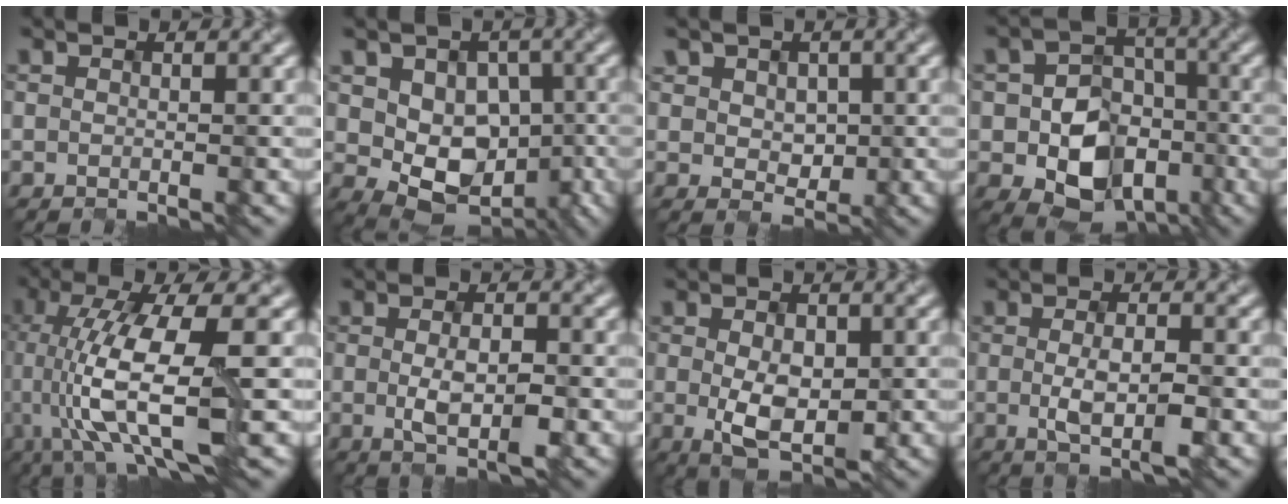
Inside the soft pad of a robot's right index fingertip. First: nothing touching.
{"total": 8.1, "force": [-0.5, 6.3, 5.1], "torque": [-0.075, -0.012, 0.003]}
{"total": 2.1, "force": [0.3, 1.9, 0.7], "torque": [-0.027, -0.005, 0.012]}
{"total": 8.6, "force": [-3.0, 6.3, 5.0], "torque": [-0.092, -0.017, -0.042]}
{"total": 10.0, "force": [-2.3, 3.0, 9.3], "torque": [-0.189, -0.006, -0.037]}
{"total": 3.5, "force": [-1.0, 1.1, 3.2], "torque": [-0.067, -0.005, -0.012]}
{"total": 4.6, "force": [-0.8, 2.5, 3.8], "torque": [-0.073, -0.006, -0.002]}
{"total": 3.4, "force": [-1.0, 0.8, 3.1], "torque": [-0.065, -0.006, -0.013]}